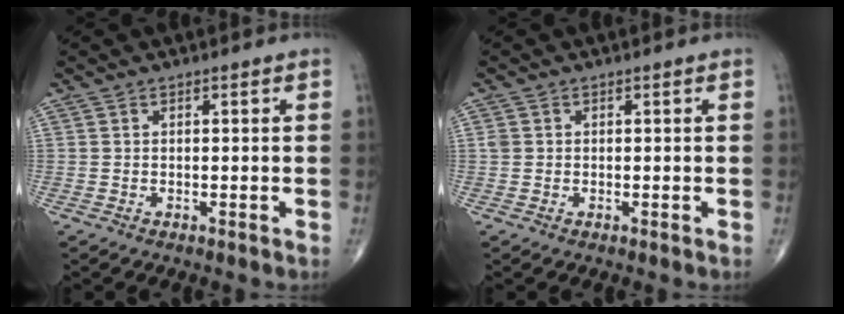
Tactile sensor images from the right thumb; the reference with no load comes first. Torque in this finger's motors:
{"motor_torque": [0.21, 0.55, 0.22, 0.10, -0.03]}